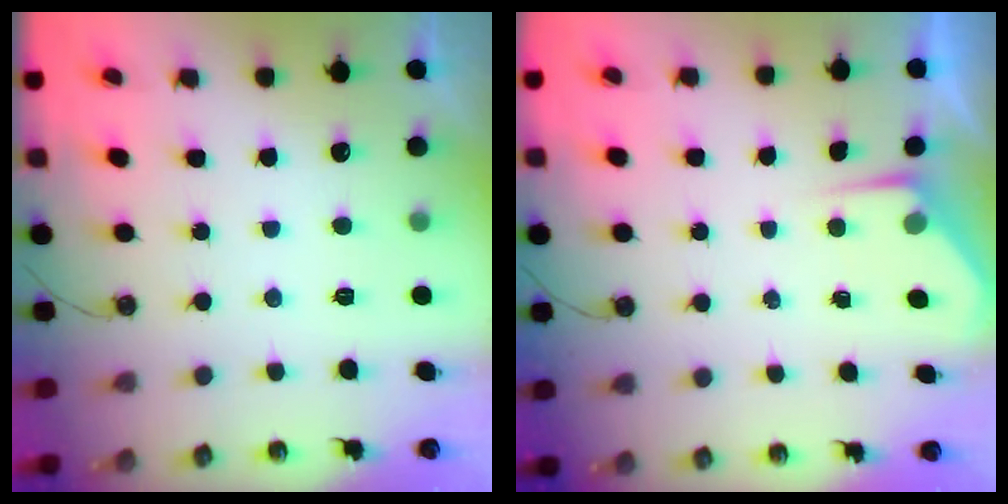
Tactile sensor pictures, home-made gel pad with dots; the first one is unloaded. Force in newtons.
{"total": 2.9, "press": 2.9, "slide": 0.5}